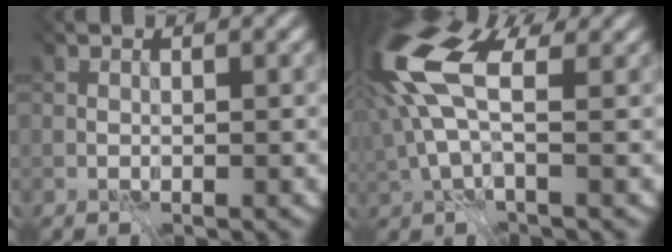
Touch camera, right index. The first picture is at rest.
{"total": 9.7, "force": [1.2, 4.5, 8.5], "torque": [-0.212, -0.007, 0.050]}